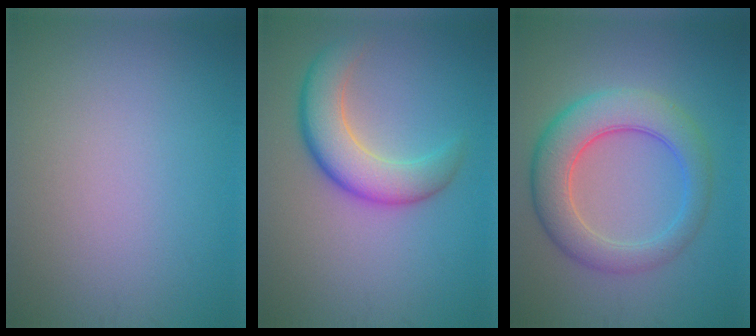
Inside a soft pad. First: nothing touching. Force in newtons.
{"total": 5.7, "press": 5.7, "slide": 0.3}
{"total": 6.5, "press": 6.5, "slide": 0.1}